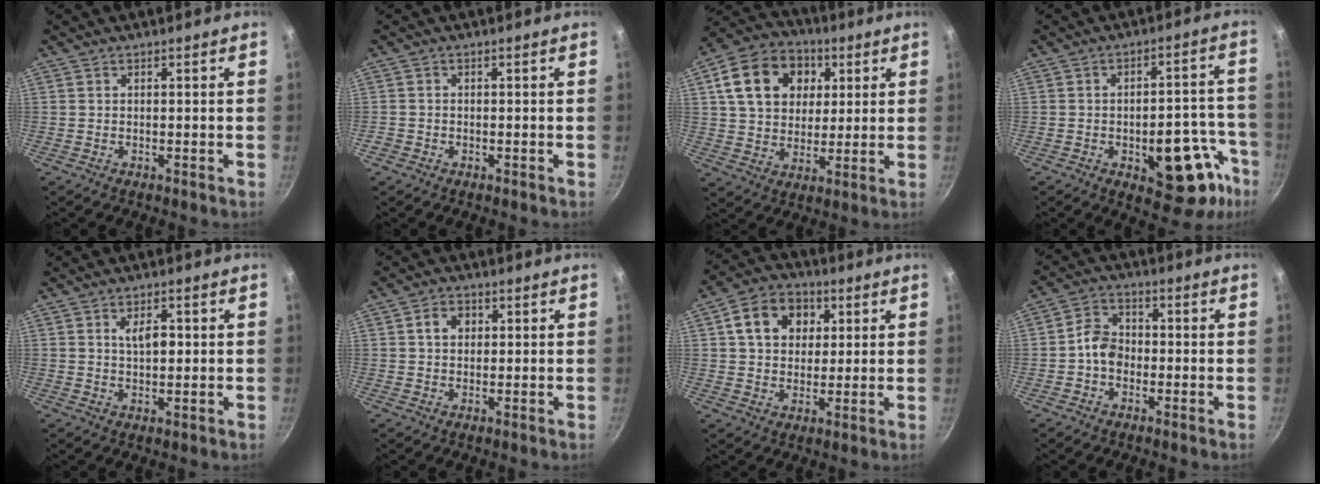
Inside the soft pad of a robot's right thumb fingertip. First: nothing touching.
{"total": 1.2, "force": [-0.8, 0.9, 0.3], "torque": [-0.013, 0.004, -0.016]}
{"total": 17.1, "force": [5.2, 13.1, 9.6], "torque": [-0.145, 0.009, 0.080]}
{"total": 17.1, "force": [-7.0, 8.4, 13.1], "torque": [-0.090, 0.042, -0.087]}
{"total": 4.6, "force": [0.8, 2.4, 3.9], "torque": [-0.053, -0.002, 0.012]}
{"total": 3.7, "force": [0.9, 3.0, 2.1], "torque": [-0.019, 0.005, 0.012]}
{"total": 11.4, "force": [3.5, 8.9, 6.3], "torque": [-0.079, 0.008, 0.047]}
{"total": 5.7, "force": [-1.2, 4.5, 3.3], "torque": [-0.031, 0.023, -0.032]}